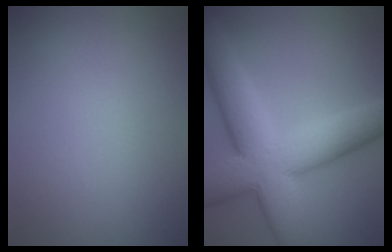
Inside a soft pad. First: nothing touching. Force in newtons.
{"total": 11.3, "press": 11.3, "slide": 0.8}